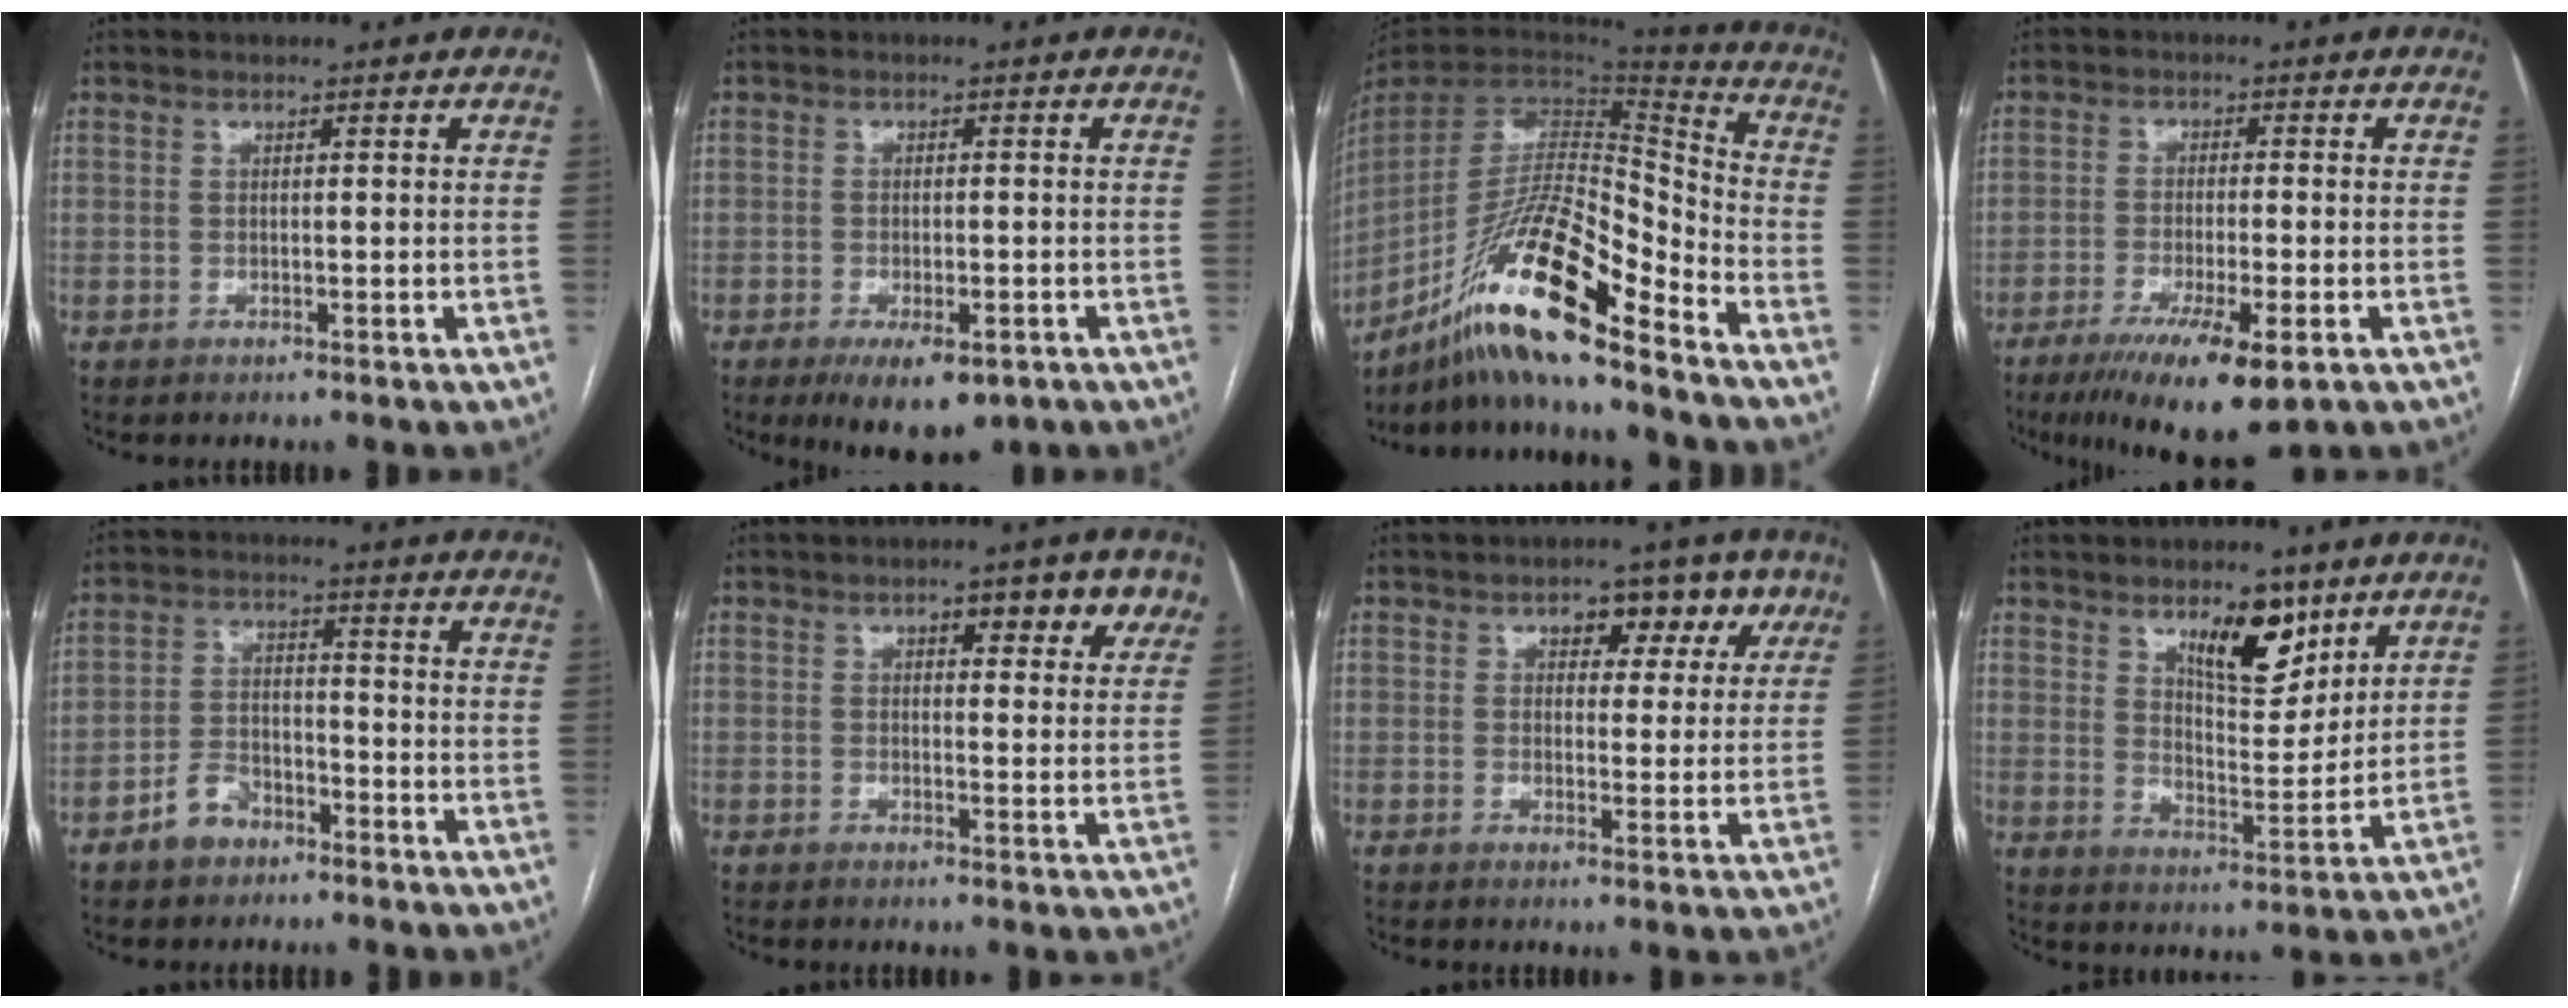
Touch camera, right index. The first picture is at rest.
{"total": 7.5, "force": [-4.4, 3.0, 5.2], "torque": [-0.074, -0.009, -0.061]}
{"total": 20.3, "force": [-14.3, 1.4, 14.4], "torque": [-0.284, -0.011, -0.263]}
{"total": 11.9, "force": [-6.9, 2.0, 9.4], "torque": [-0.153, -0.028, -0.109]}
{"total": 5.8, "force": [-3.7, 3.7, 2.5], "torque": [-0.053, 0.015, -0.063]}
{"total": 6.8, "force": [3.7, 2.1, 5.3], "torque": [-0.057, 0.008, 0.045]}
{"total": 7.2, "force": [3.7, 4.4, 4.3], "torque": [-0.032, 0.020, 0.044]}
{"total": 9.5, "force": [6.0, 3.5, 6.6], "torque": [-0.107, -0.007, 0.104]}